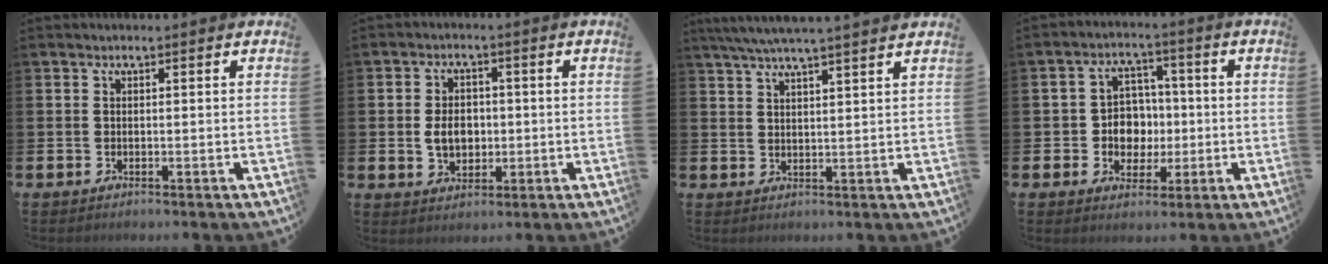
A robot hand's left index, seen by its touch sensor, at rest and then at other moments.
{"total": 4.5, "force": [-0.2, 3.4, 3.0], "torque": [-0.041, 0.003, -0.011]}
{"total": 5.0, "force": [4.6, -0.6, 1.8], "torque": [-0.050, -0.012, 0.084]}
{"total": 5.7, "force": [-0.2, 5.2, 2.3], "torque": [-0.040, 0.006, -0.011]}